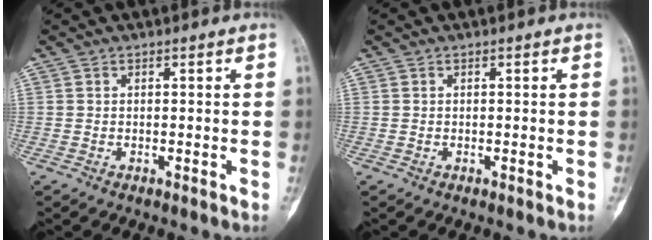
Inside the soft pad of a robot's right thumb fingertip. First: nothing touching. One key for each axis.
{"total": 0.0}